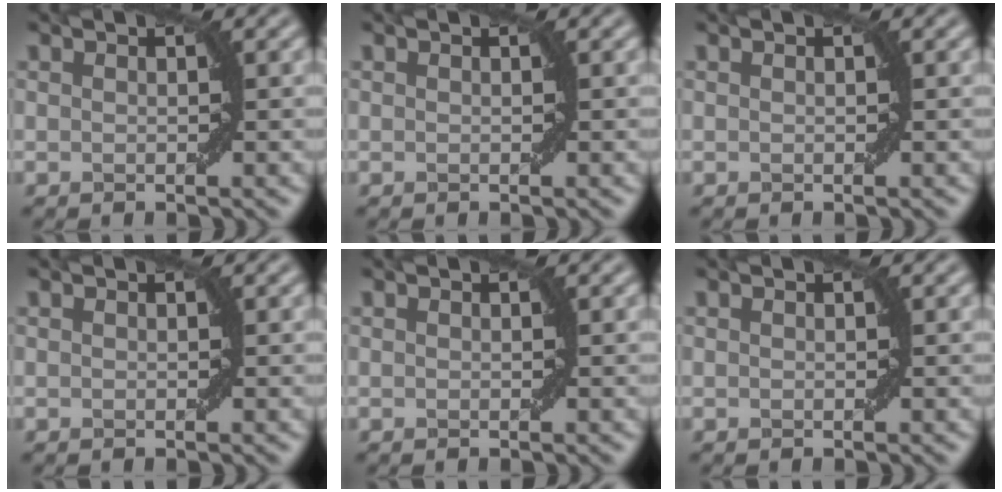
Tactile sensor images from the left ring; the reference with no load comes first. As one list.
[{"total": 0.0}, {"total": 0.0}, {"total": 0.0}, {"total": 0.0}, {"total": 0.0}]